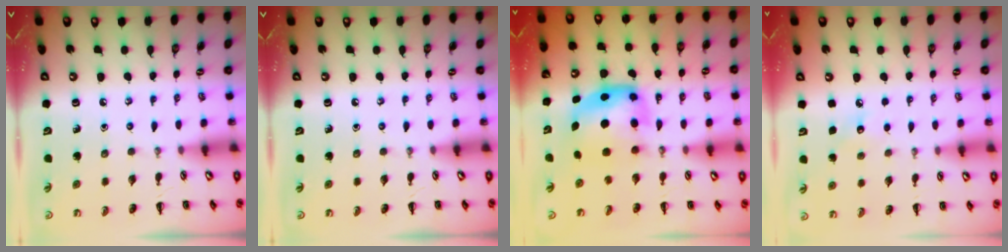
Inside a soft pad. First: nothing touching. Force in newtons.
{"total": 0.0}
{"total": 6.1, "press": 5.9, "slide": 1.3}
{"total": 6.2, "press": 6.0, "slide": 1.6}